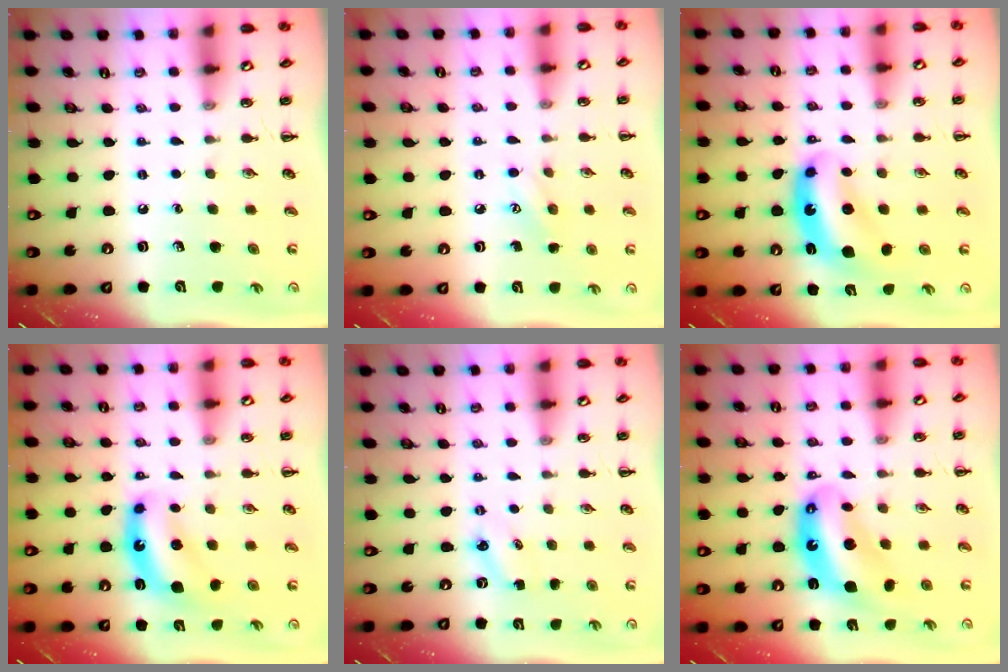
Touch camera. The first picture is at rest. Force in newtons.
{"total": 5.9, "press": 5.8, "slide": 1.4}
{"total": 8.2, "press": 7.9, "slide": 2.2}
{"total": 7.8, "press": 7.7, "slide": 1.4}
{"total": 2.9, "press": 2.8, "slide": 0.9}
{"total": 10.8, "press": 10.3, "slide": 3.0}